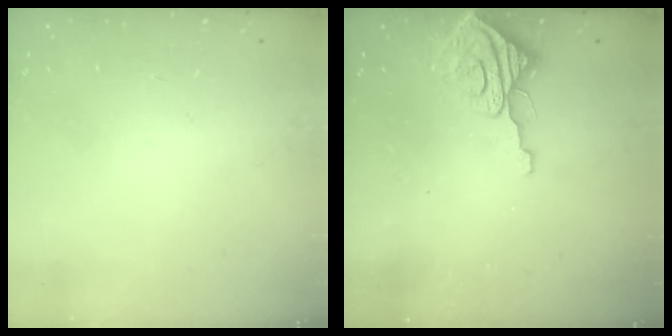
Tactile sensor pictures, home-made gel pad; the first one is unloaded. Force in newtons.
{"total": 8.1, "press": 8.1, "slide": 0.6}